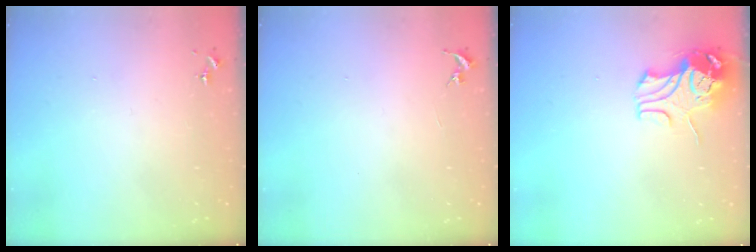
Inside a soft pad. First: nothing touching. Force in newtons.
{"total": 0.0}
{"total": 9.6, "press": 9.5, "slide": 1.0}